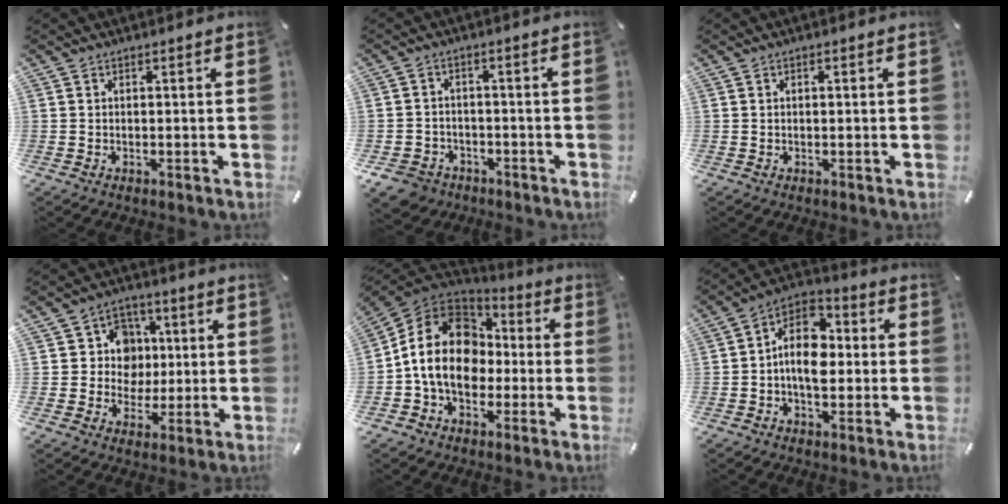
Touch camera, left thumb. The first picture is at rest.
{"total": 5.6, "force": [-3.5, 4.2, 1.4], "torque": [-0.038, 0.020, -0.068]}
{"total": 0.5, "force": [0.0, 0.2, 0.4], "torque": [-0.008, 0.001, 0.000]}
{"total": 9.9, "force": [1.2, 9.3, 3.2], "torque": [-0.041, 0.000, 0.025]}
{"total": 16.9, "force": [-1.0, 13.7, 9.7], "torque": [-0.201, 0.026, -0.016]}
{"total": 11.4, "force": [-0.5, 7.9, 8.1], "torque": [-0.151, -0.002, -0.011]}